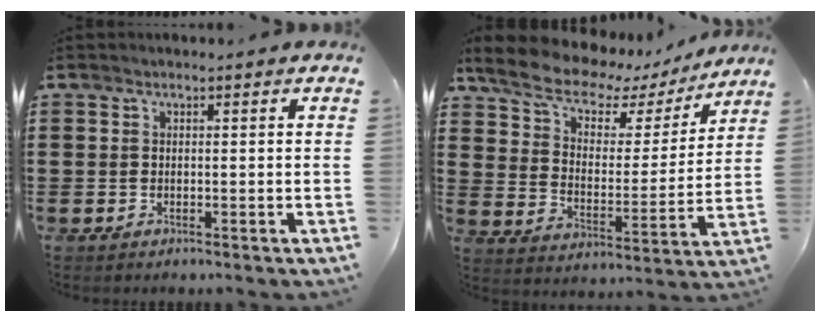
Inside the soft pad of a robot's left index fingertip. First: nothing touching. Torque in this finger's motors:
{"motor_torque": [1.01, -1.13, 0.57, 0.17]}